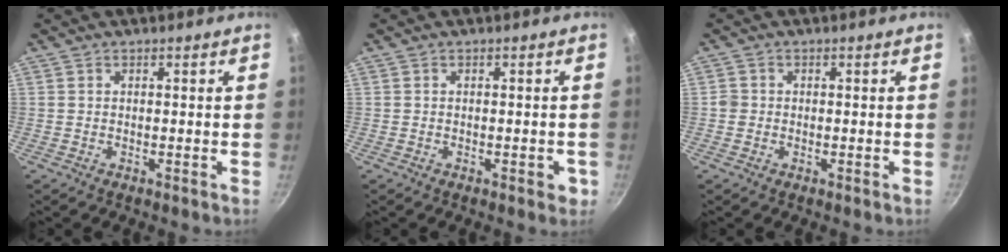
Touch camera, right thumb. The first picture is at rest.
{"total": 2.0, "force": [-0.8, 1.0, 1.5], "torque": [-0.009, 0.004, -0.010]}
{"total": 1.6, "force": [-0.3, 1.5, 0.5], "torque": [-0.004, 0.007, -0.007]}